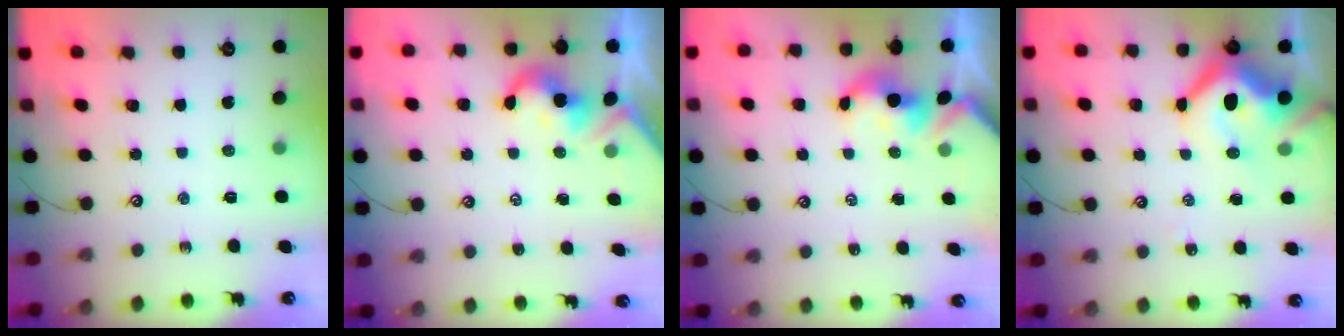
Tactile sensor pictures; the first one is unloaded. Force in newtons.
{"total": 2.1, "press": 2.1, "slide": 0.4}
{"total": 1.6, "press": 1.6, "slide": 0.1}
{"total": 16.4, "press": 16.3, "slide": 2.1}